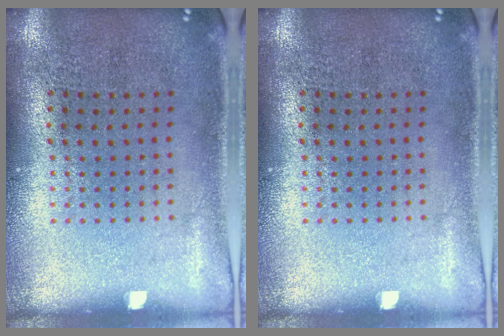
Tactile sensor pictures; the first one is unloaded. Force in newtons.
{"total": 0.0}